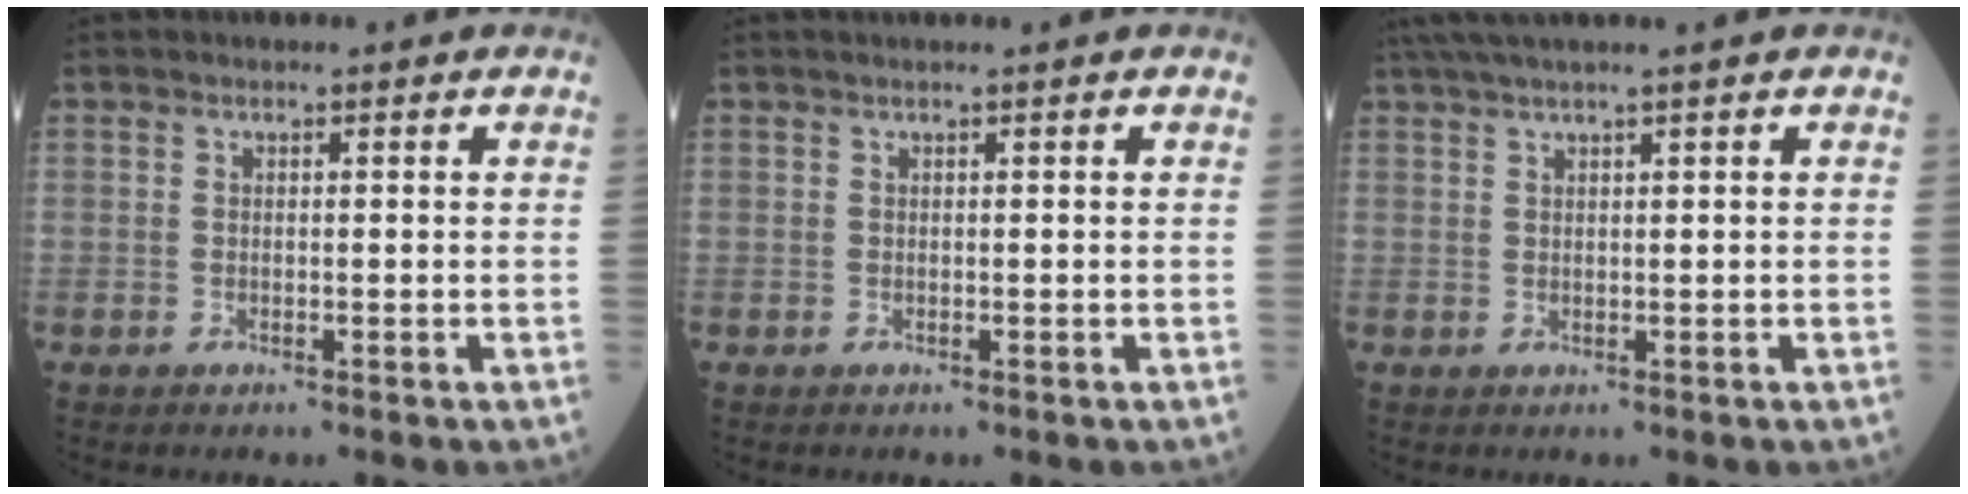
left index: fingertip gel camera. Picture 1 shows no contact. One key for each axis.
{"total": 1.1, "fx": 0.9, "fy": 0.0, "fz": 0.6, "tx": -0.004, "ty": 0.009, "tz": 0.013}
{"total": 6.6, "fx": 5.3, "fy": -0.7, "fz": 3.8, "tx": -0.059, "ty": 0.031, "tz": 0.088}